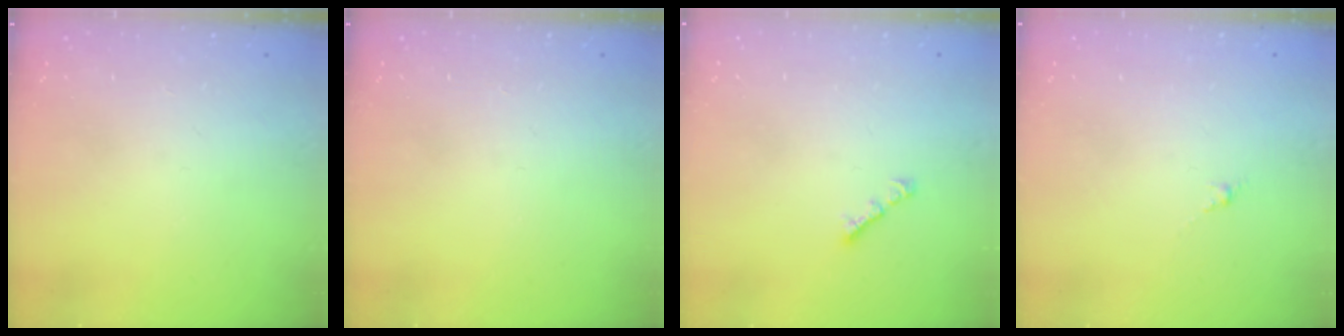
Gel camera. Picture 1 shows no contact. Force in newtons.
{"total": 0.0}
{"total": 1.9, "press": 1.8, "slide": 0.6}
{"total": 0.0}